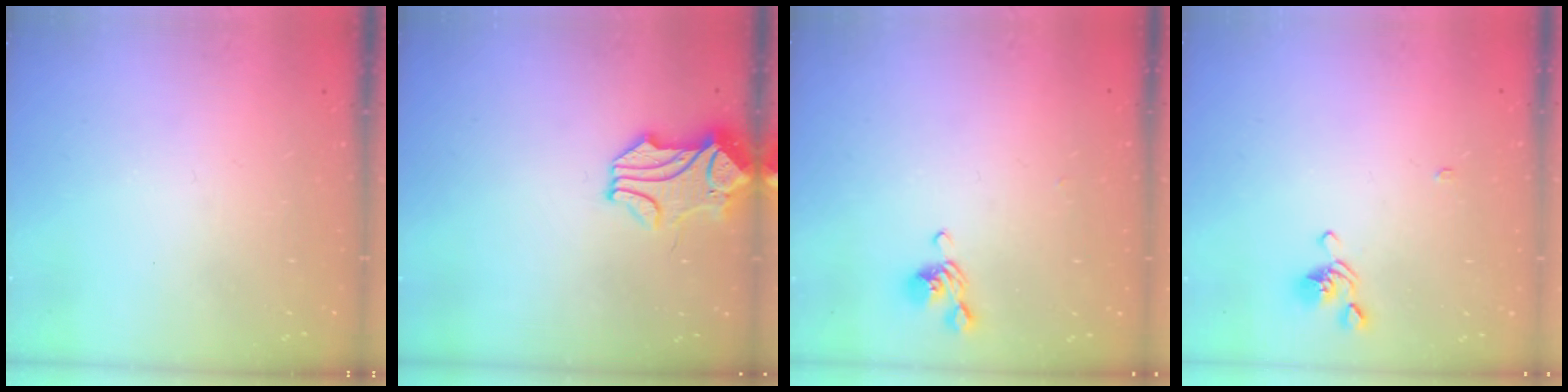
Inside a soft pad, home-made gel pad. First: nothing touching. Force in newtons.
{"total": 1.2, "press": 1.0, "slide": 0.8}
{"total": 4.9, "press": 4.9, "slide": 0.3}
{"total": 1.9, "press": 1.8, "slide": 0.4}